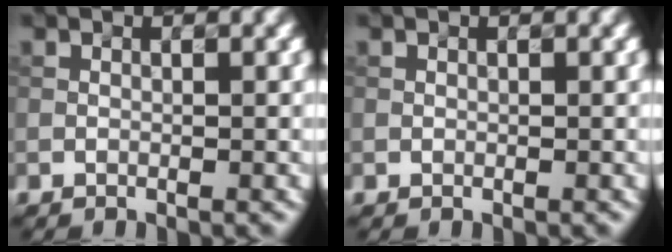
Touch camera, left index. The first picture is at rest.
{"total": 0.0}